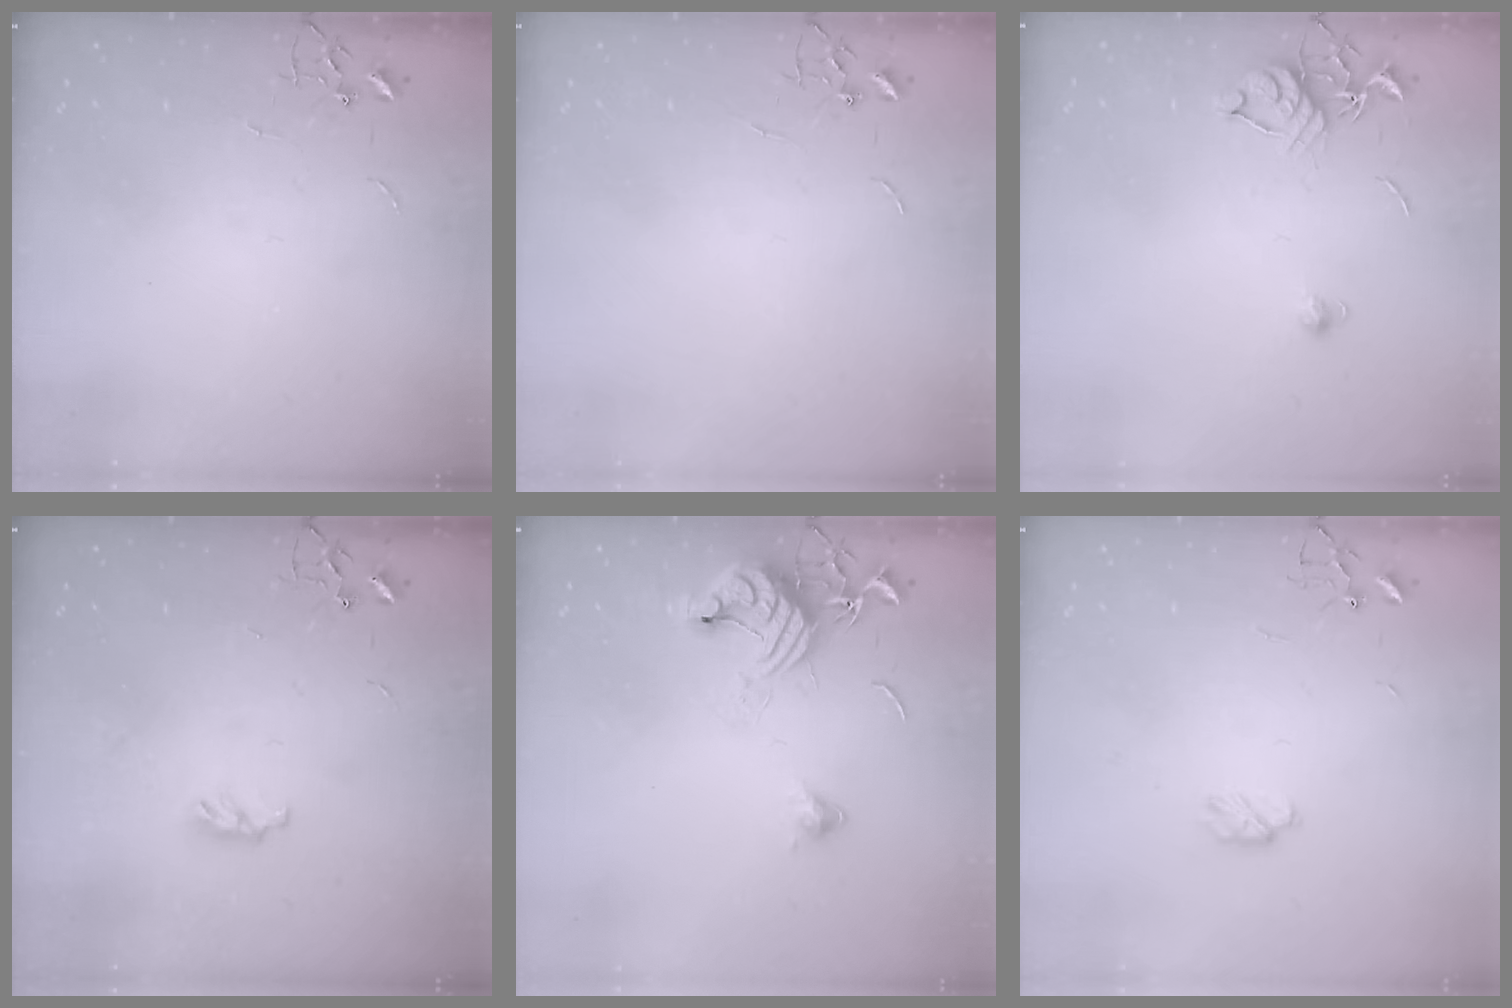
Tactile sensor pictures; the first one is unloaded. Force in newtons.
{"total": 0.0}
{"total": 8.4, "press": 8.4, "slide": 0.9}
{"total": 3.7, "press": 3.7, "slide": 0.6}
{"total": 12.8, "press": 12.7, "slide": 1.6}
{"total": 3.9, "press": 3.7, "slide": 1.3}